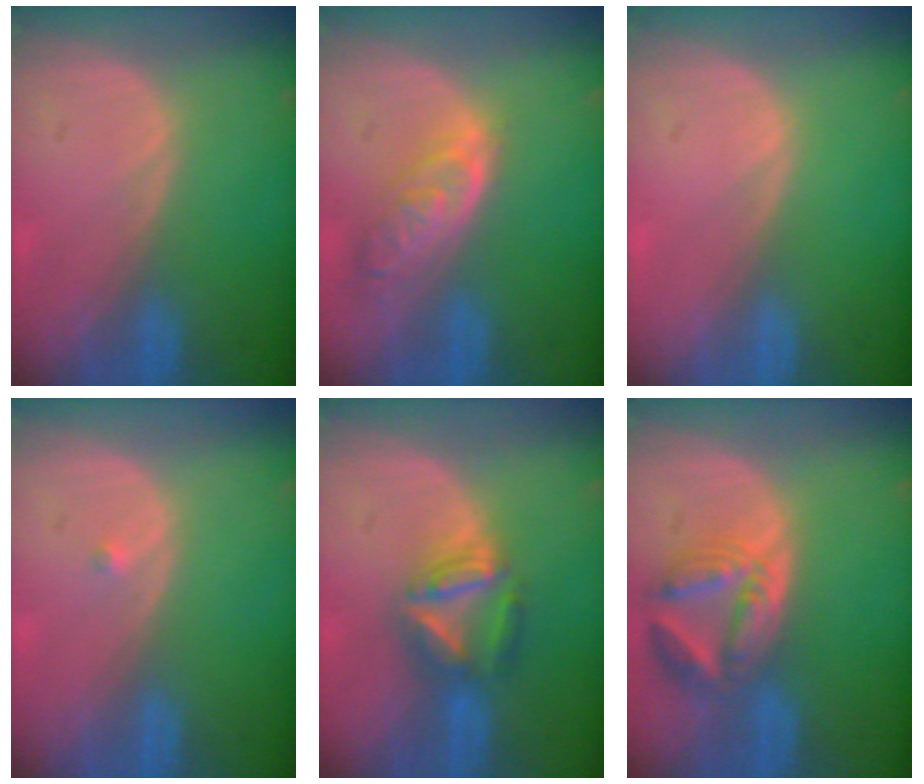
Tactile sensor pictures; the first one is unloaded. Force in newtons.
{"total": 6.4, "press": 5.8, "slide": 2.8}
{"total": 0.0}
{"total": 0.5, "press": 0.4, "slide": 0.3}
{"total": 6.6, "press": 6.3, "slide": 2.2}
{"total": 8.2, "press": 7.3, "slide": 3.8}